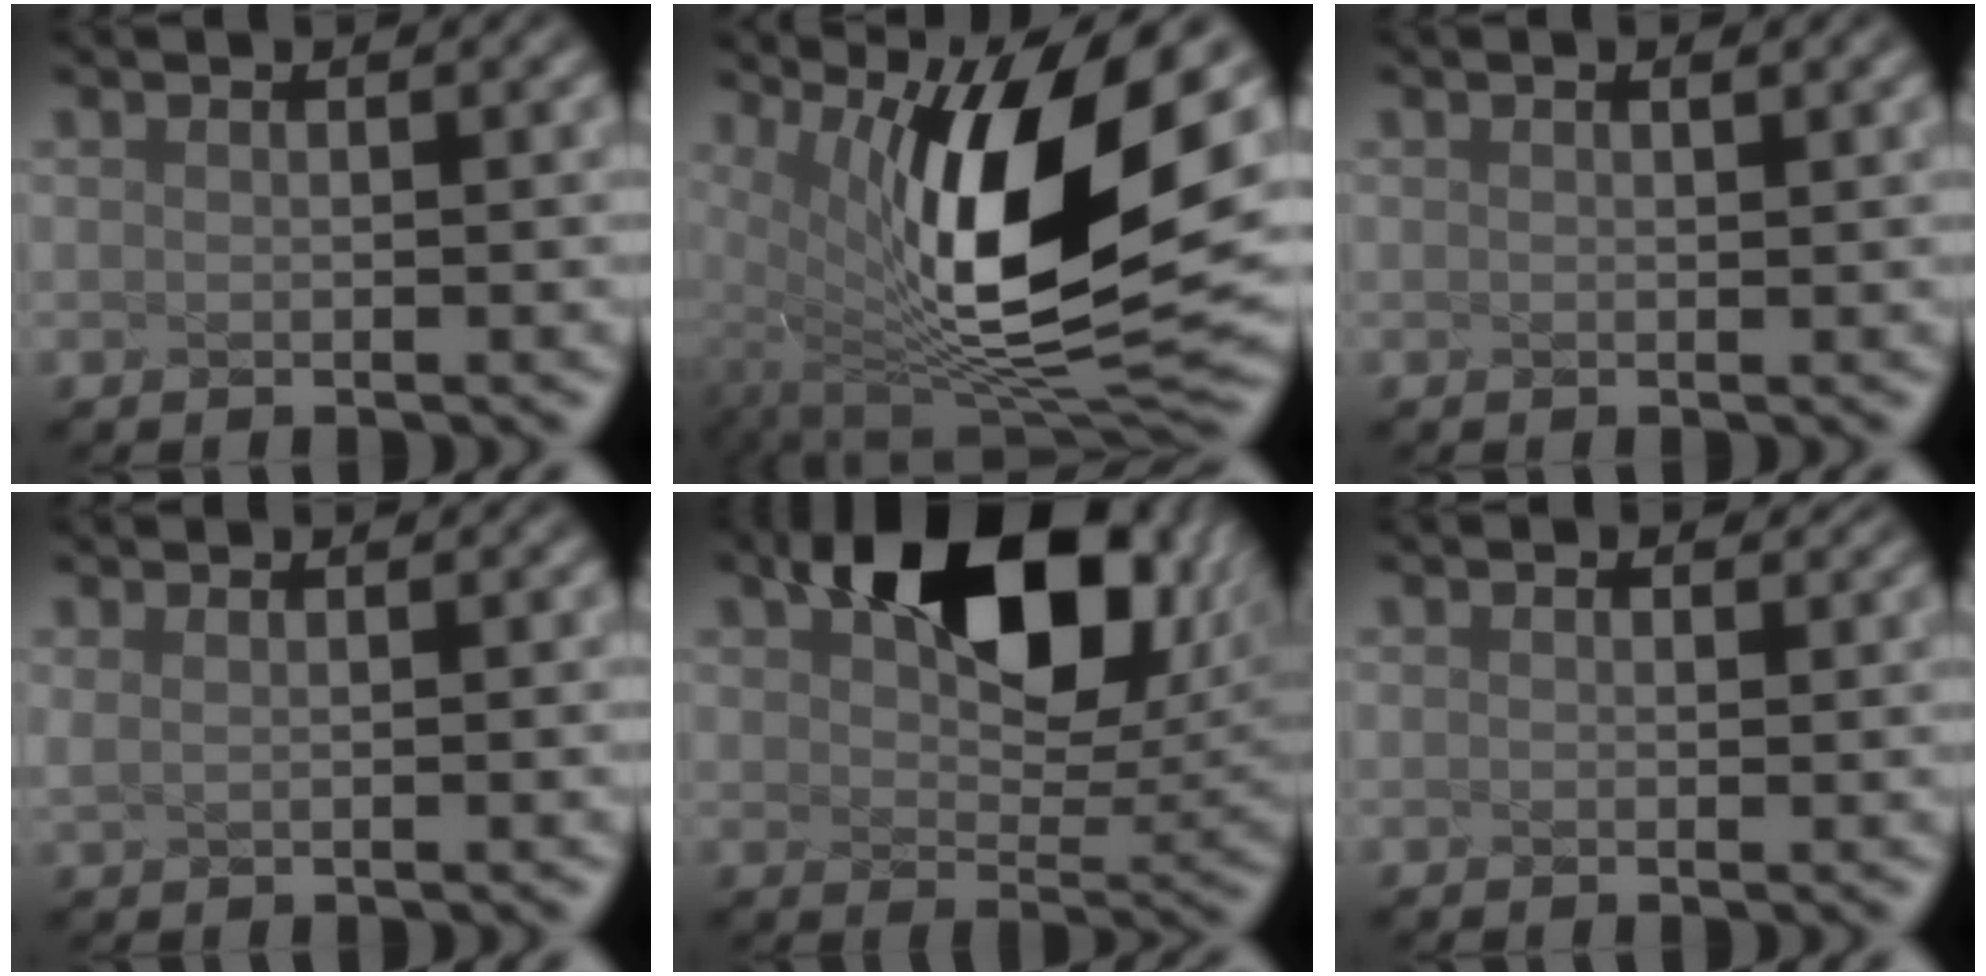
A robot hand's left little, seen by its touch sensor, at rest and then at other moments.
{"total": 12.3, "force": [1.5, 4.3, 11.5], "torque": [-0.238, -0.037, 0.082]}
{"total": 0.5, "force": [0.3, 0.2, 0.4], "torque": [-0.001, 0.005, 0.002]}
{"total": 0.0}
{"total": 8.7, "force": [2.9, 4.8, 6.7], "torque": [-0.127, -0.009, 0.098]}
{"total": 0.9, "force": [0.8, 0.3, 0.1], "torque": [-0.004, 0.009, 0.012]}